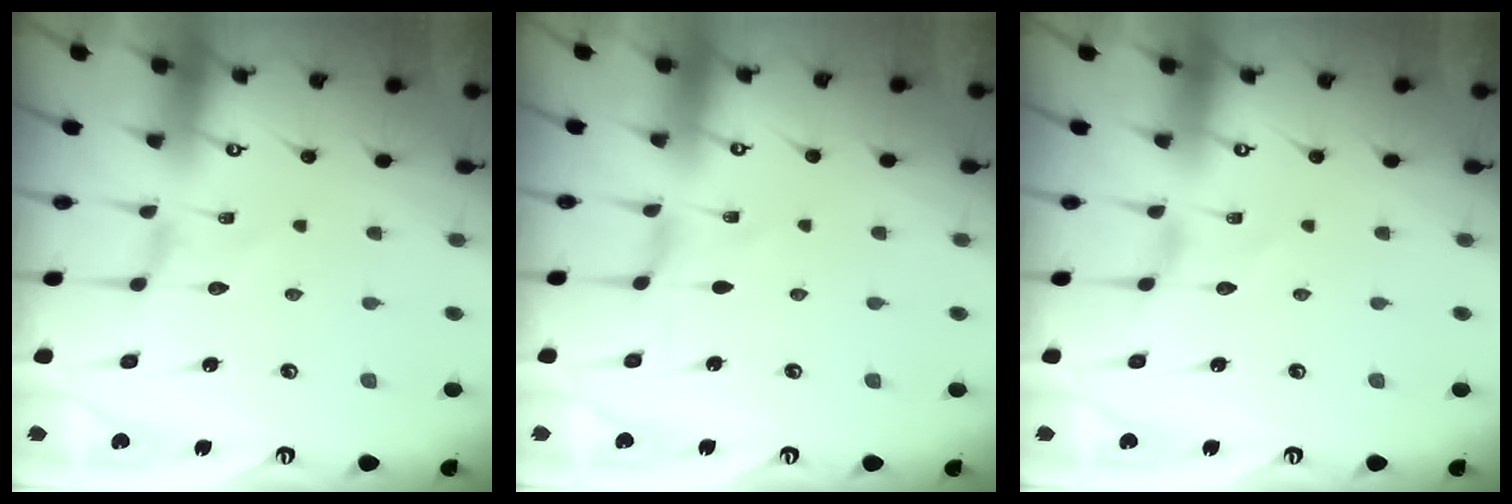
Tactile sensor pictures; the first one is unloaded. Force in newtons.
{"total": 0.0}
{"total": 0.0}